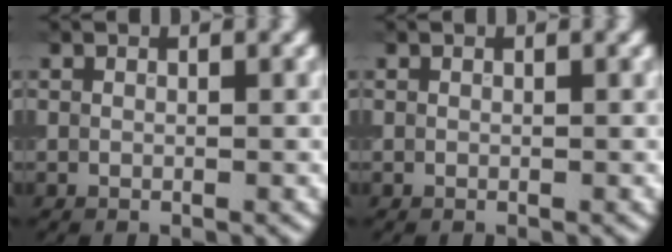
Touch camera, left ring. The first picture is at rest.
{"total": 0.0}